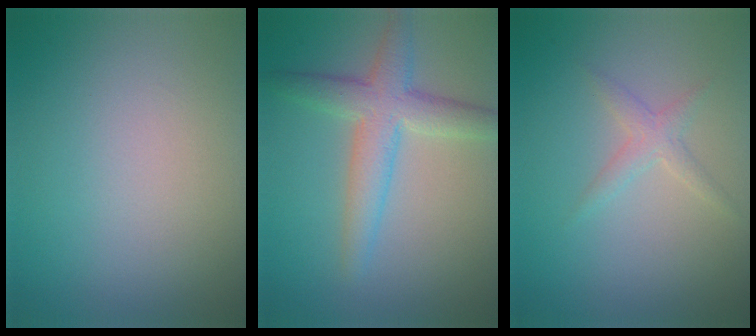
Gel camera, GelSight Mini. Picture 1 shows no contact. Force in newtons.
{"total": 4.4, "press": 4.4, "slide": 0.0}
{"total": 1.5, "press": 1.5, "slide": 0.1}